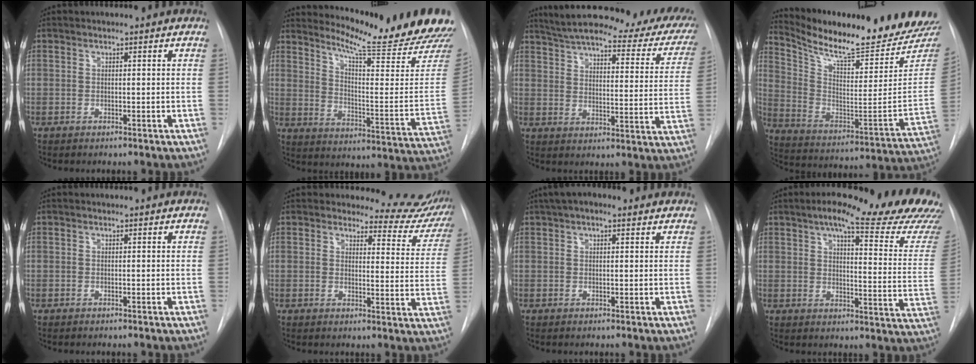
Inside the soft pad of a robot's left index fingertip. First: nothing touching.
{"total": 19.9, "force": [18.8, -1.1, 6.5], "torque": [-0.111, -0.139, 0.240]}
{"total": 28.9, "force": [24.6, 6.1, 14.0], "torque": [-0.211, -0.034, 0.297]}
{"total": 24.7, "force": [22.7, 2.9, 9.4], "torque": [-0.164, -0.085, 0.325]}
{"total": 0.0}
{"total": 11.4, "force": [11.1, 2.5, -0.1], "torque": [0.034, -0.078, 0.096]}
{"total": 5.3, "force": [3.5, 1.8, 3.6], "torque": [-0.062, 0.032, 0.052]}
{"total": 23.3, "force": [19.2, 2.7, 12.8], "torque": [-0.168, -0.058, 0.219]}